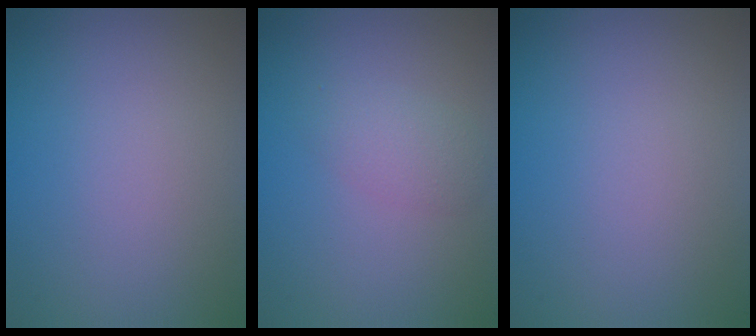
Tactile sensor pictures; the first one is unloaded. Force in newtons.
{"total": 1.8, "press": 1.8, "slide": 0.1}
{"total": 0.0}